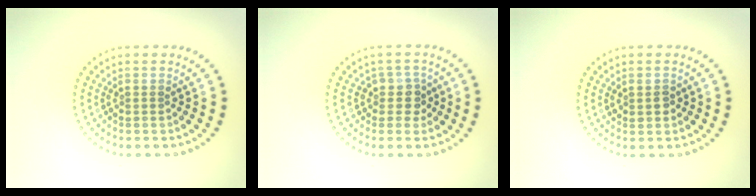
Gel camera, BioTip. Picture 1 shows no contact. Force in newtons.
{"total": 1.9, "press": 1.6, "slide": 1.1}
{"total": 1.3, "press": 1.3, "slide": 0.2}